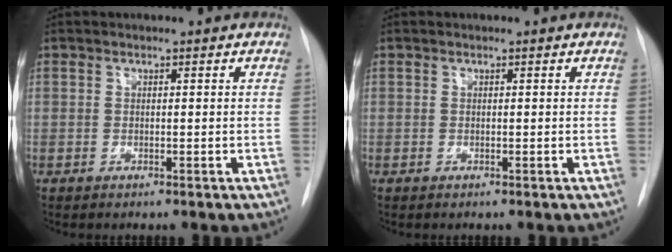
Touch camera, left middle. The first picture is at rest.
{"total": 0.0}